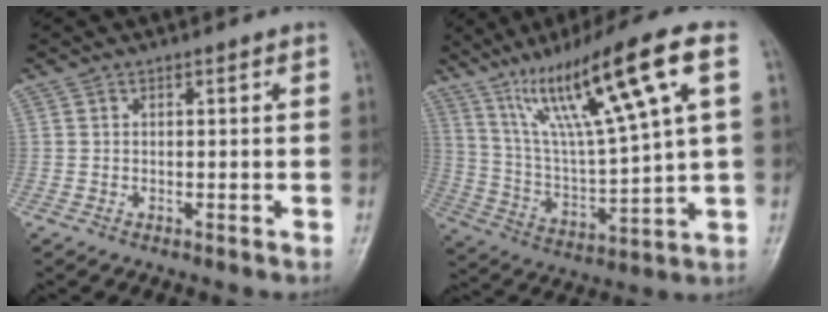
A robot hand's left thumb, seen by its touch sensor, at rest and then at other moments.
{"total": 20.9, "force": [9.5, 2.9, 18.5], "torque": [-0.314, -0.015, 0.173]}